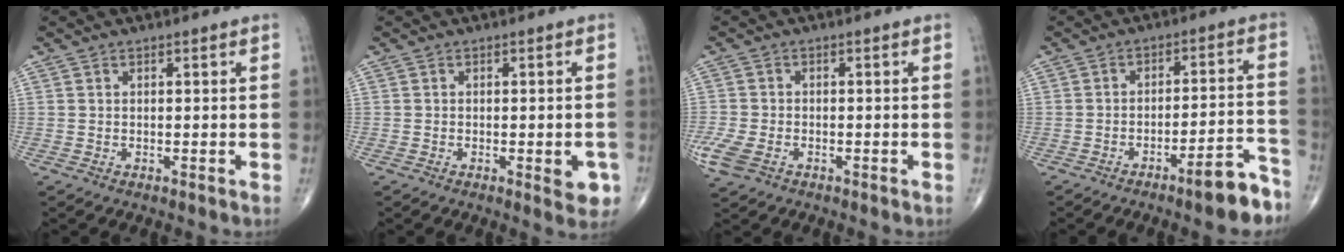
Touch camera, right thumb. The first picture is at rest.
{"total": 4.0, "force": [-1.3, 1.5, 3.5], "torque": [-0.025, 0.001, -0.013]}
{"total": 5.4, "force": [-2.5, 3.3, 3.4], "torque": [-0.089, 0.003, -0.047]}
{"total": 9.1, "force": [-6.3, 1.8, 6.2], "torque": [-0.069, 0.058, -0.088]}